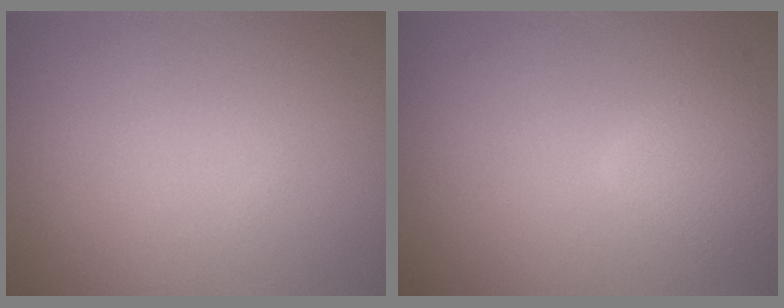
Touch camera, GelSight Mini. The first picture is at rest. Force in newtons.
{"total": 2.3, "press": 2.2, "slide": 0.2}